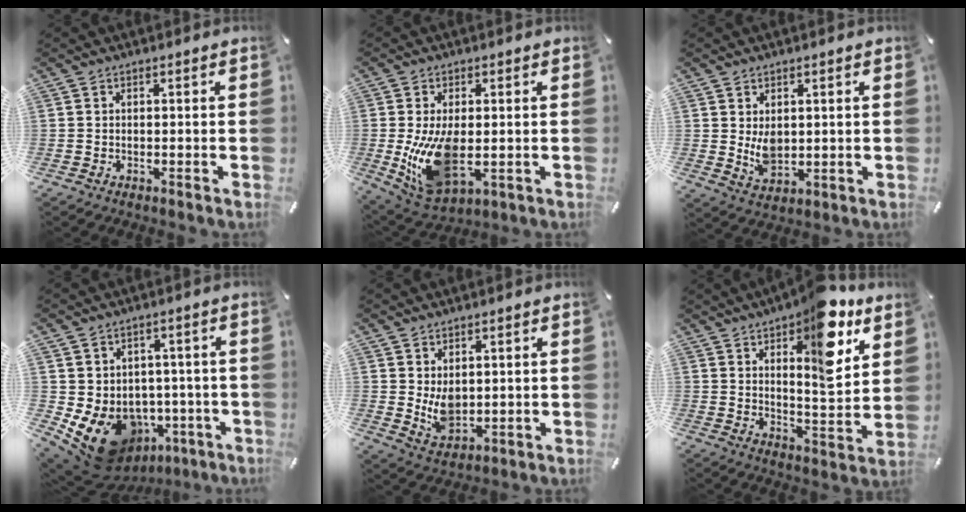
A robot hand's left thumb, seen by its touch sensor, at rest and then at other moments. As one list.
[{"total": 14.0, "force": [-0.4, 8.0, 11.5], "torque": [-0.231, -0.025, -0.003]}, {"total": 5.5, "force": [1.5, 4.0, 3.6], "torque": [-0.068, -0.009, 0.025]}, {"total": 11.4, "force": [-4.2, 8.9, 5.8], "torque": [-0.120, -0.002, -0.066]}, {"total": 6.2, "force": [2.0, 4.5, 3.7], "torque": [-0.063, -0.016, 0.037]}, {"total": 16.6, "force": [9.9, 6.3, 11.8], "torque": [-0.152, -0.064, 0.156]}]